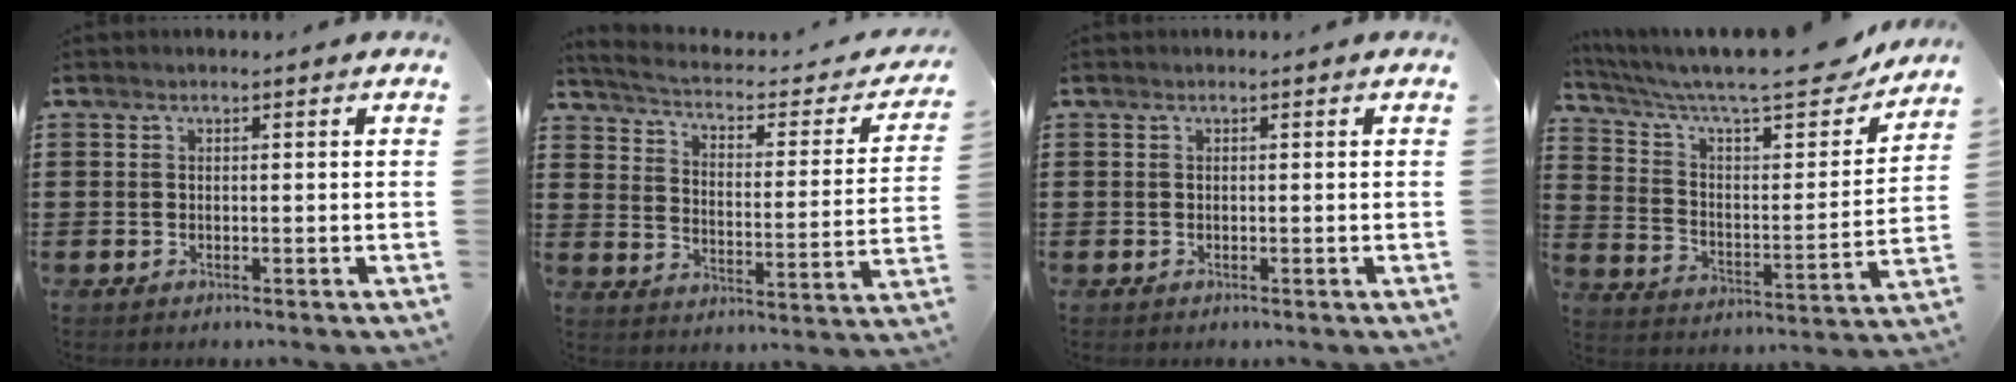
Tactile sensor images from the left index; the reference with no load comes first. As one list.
[{"total": 2.9, "force": [2.3, 0.7, 1.7], "torque": [-0.050, -0.023, 0.029]}, {"total": 0.0}, {"total": 11.1, "force": [9.2, 1.7, 5.9], "torque": [-0.128, -0.063, 0.150]}]